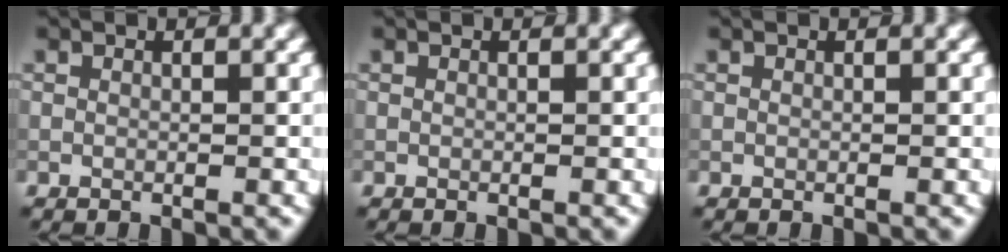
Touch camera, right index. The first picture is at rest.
{"total": 0.0}
{"total": 0.0}